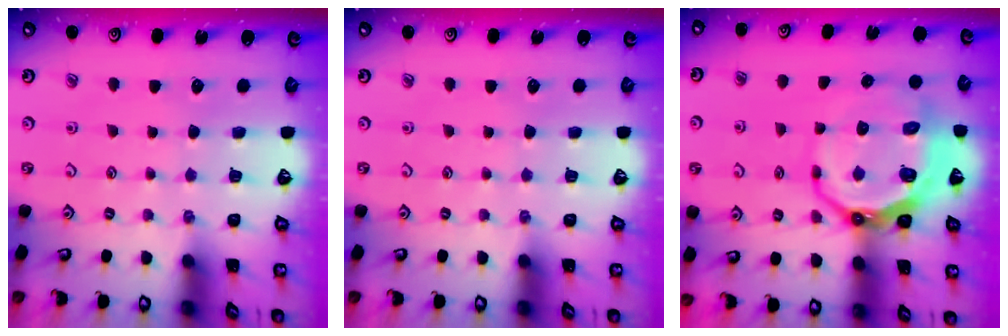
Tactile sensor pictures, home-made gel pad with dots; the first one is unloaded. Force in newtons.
{"total": 0.0}
{"total": 13.2, "press": 12.5, "slide": 4.3}